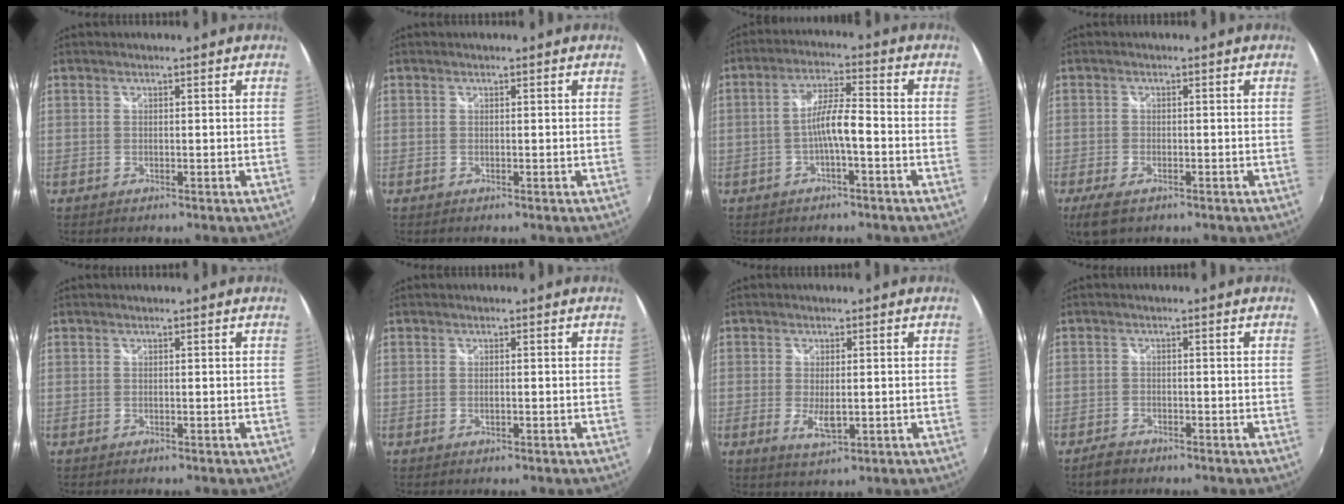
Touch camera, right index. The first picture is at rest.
{"total": 0.0}
{"total": 5.7, "force": [-2.1, 0.6, 5.2], "torque": [-0.103, 0.010, -0.037]}
{"total": 4.9, "force": [-3.2, 2.2, 3.0], "torque": [-0.073, -0.017, -0.057]}
{"total": 0.0}
{"total": 0.6, "force": [-0.1, 0.3, 0.5], "torque": [-0.011, -0.001, -0.003]}
{"total": 4.3, "force": [-0.7, 1.7, 3.9], "torque": [-0.071, -0.011, -0.008]}
{"total": 3.1, "force": [-2.5, 1.5, 0.9], "torque": [-0.030, -0.001, -0.046]}